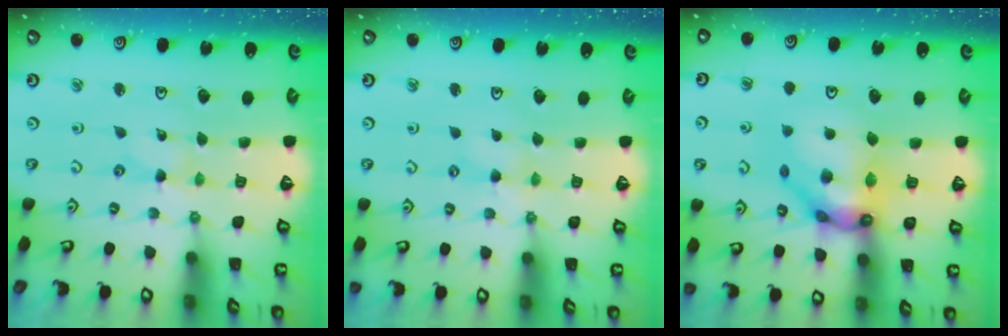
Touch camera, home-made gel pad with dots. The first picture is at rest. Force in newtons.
{"total": 2.5, "press": 2.5, "slide": 0.2}
{"total": 14.9, "press": 14.9, "slide": 1.1}